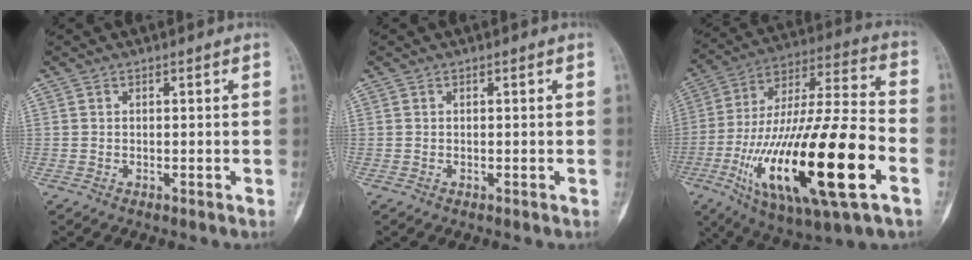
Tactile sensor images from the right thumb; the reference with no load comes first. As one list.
[{"total": 0.0}, {"total": 32.0, "force": [-10.3, 9.0, 28.9], "torque": [-0.562, 0.005, -0.168]}]